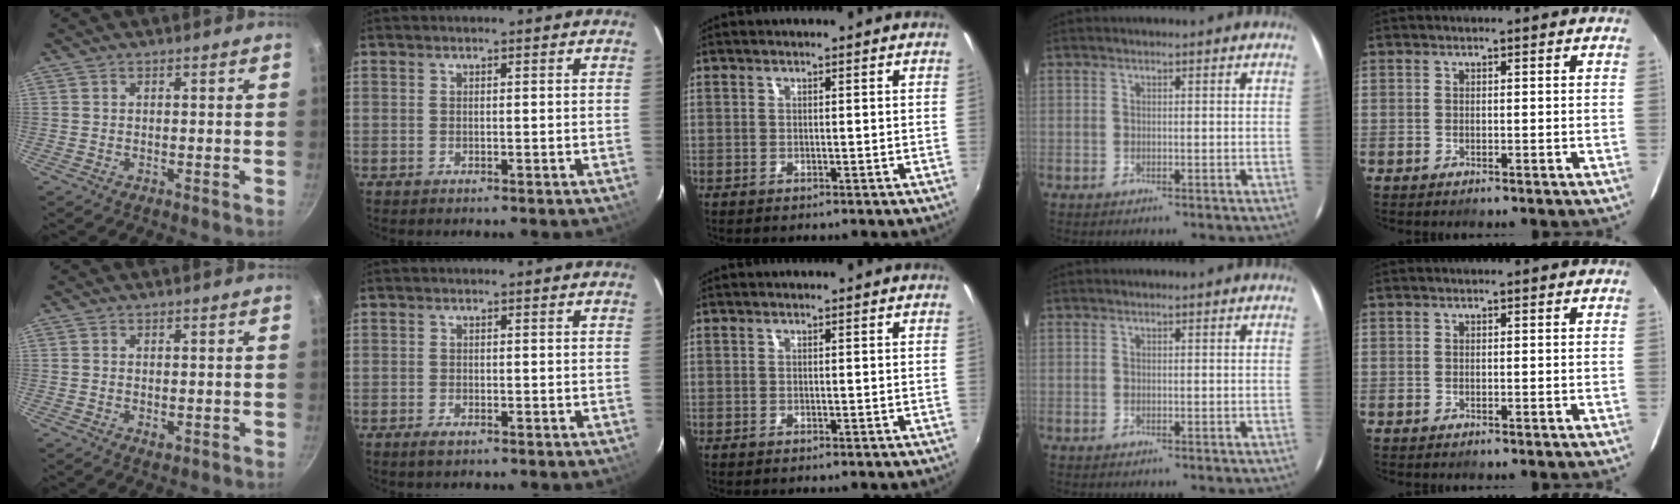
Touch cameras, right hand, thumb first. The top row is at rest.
{"thumb": {"total": 1.6, "force": [-0.2, 1.0, 1.2], "torque": [-0.018, -0.003, -0.002]}, "index": {"total": 1.8, "force": [-1.2, 0.8, 1.1], "torque": [-0.027, -0.004, -0.023]}}